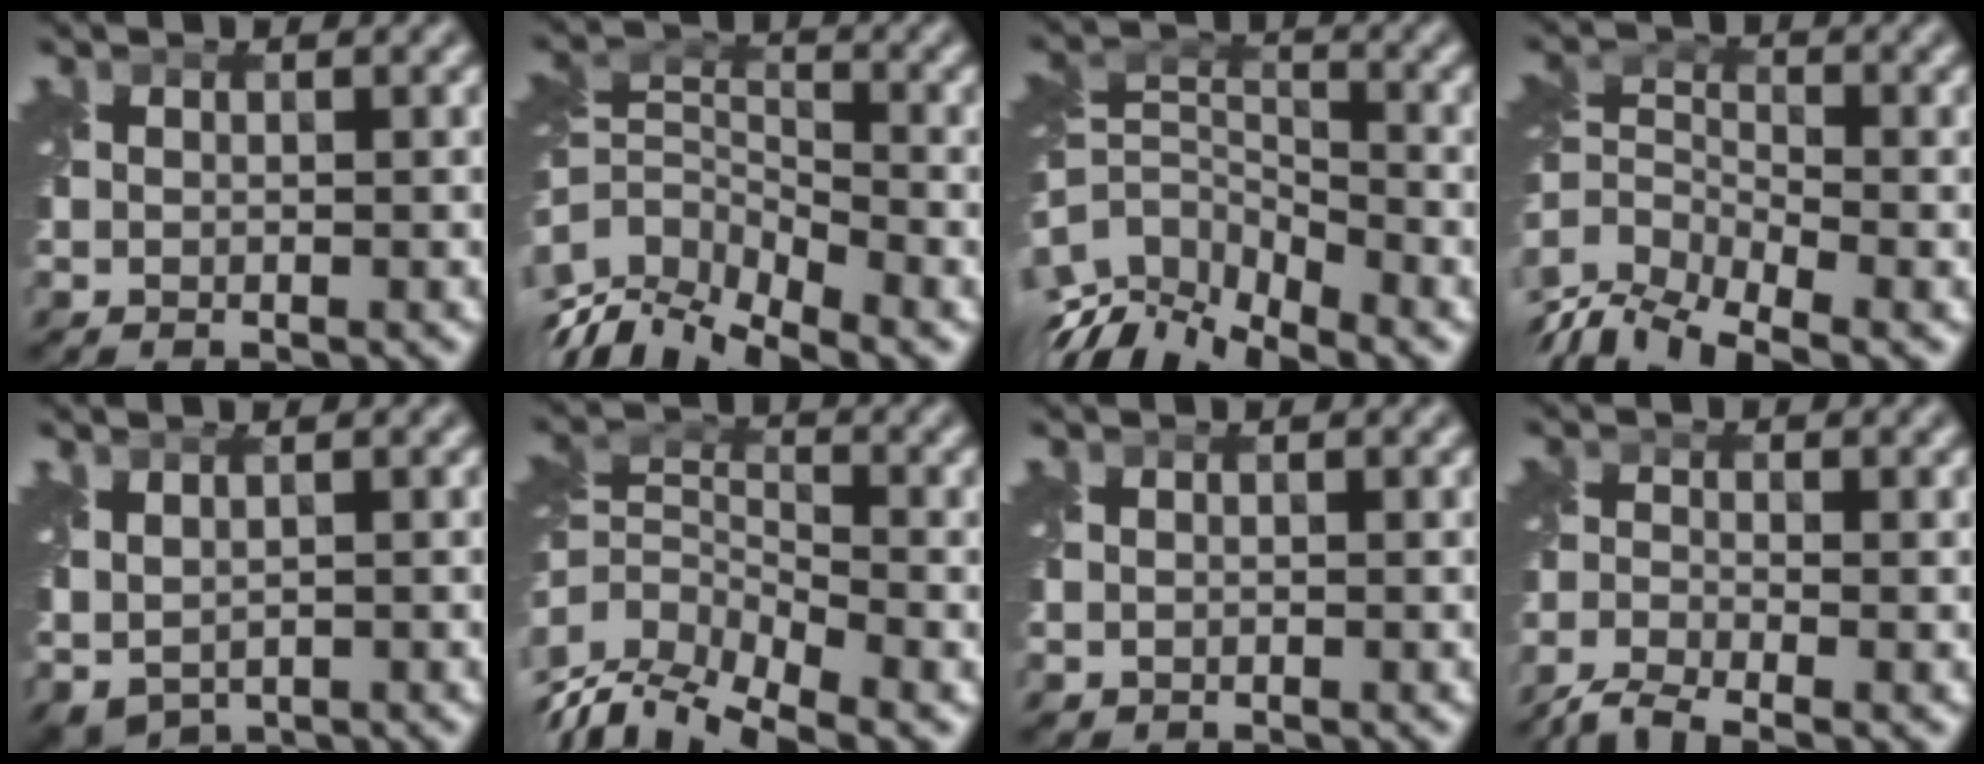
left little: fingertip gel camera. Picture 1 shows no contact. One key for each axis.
{"total": 8.8, "fx": -5.2, "fy": 4.6, "fz": 5.4, "tx": -0.104, "ty": -0.003, "tz": -0.095}
{"total": 9.1, "fx": -6.4, "fy": 4.1, "fz": 5.0, "tx": -0.103, "ty": -0.006, "tz": -0.126}
{"total": 6.7, "fx": -3.7, "fy": 3.5, "fz": 4.3, "tx": -0.084, "ty": -0.008, "tz": -0.081}
{"total": 2.6, "fx": 0.7, "fy": 1.7, "fz": 1.8, "tx": -0.048, "ty": -0.007, "tz": 0.022}
{"total": 8.0, "fx": -4.3, "fy": 4.2, "fz": 5.3, "tx": -0.101, "ty": -0.011, "tz": -0.089}
{"total": 0.5, "fx": -0.2, "fy": 0.5, "fz": 0.1, "tx": 0.000, "ty": -0.006, "tz": -0.003}
{"total": 3.7, "fx": -3.3, "fy": 0.6, "fz": 1.5, "tx": -0.035, "ty": -0.013, "tz": -0.078}